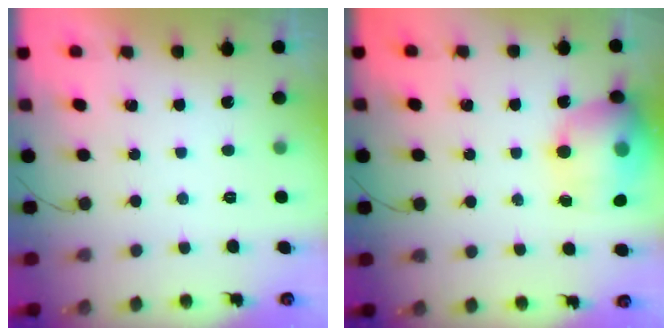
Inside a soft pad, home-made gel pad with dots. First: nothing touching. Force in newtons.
{"total": 17.8, "press": 17.5, "slide": 3.0}